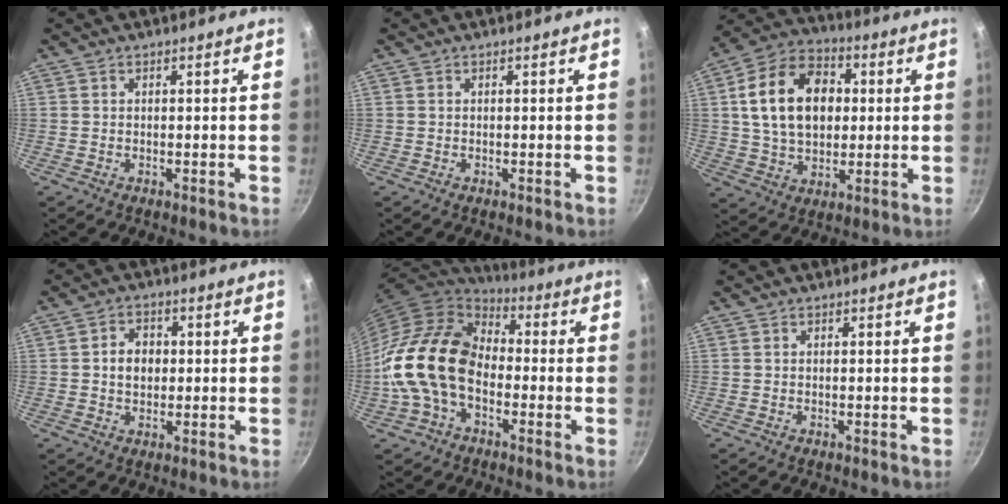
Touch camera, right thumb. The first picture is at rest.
{"total": 0.0}
{"total": 17.9, "force": [2.7, 12.6, 12.4], "torque": [-0.188, 0.015, 0.038]}
{"total": 5.3, "force": [0.3, 4.2, 3.3], "torque": [-0.031, 0.007, 0.002]}
{"total": 17.2, "force": [-3.0, 12.0, 11.9], "torque": [-0.188, 0.040, -0.073]}
{"total": 0.0}